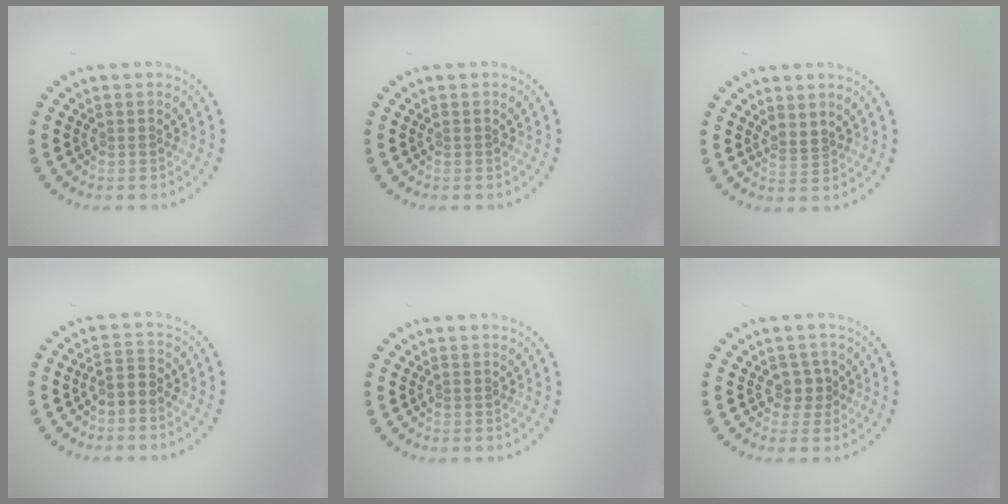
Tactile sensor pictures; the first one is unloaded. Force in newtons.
{"total": 0.0}
{"total": 0.9, "press": 0.6, "slide": 0.6}
{"total": 1.8, "press": 1.3, "slide": 1.3}
{"total": 0.0}
{"total": 1.7, "press": 1.3, "slide": 1.0}